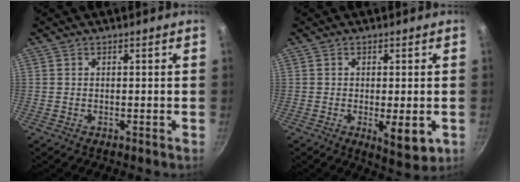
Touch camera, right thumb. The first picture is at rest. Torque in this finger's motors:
{"motor_torque": [0.37, 1.45, -0.10, 0.04, 0.23]}